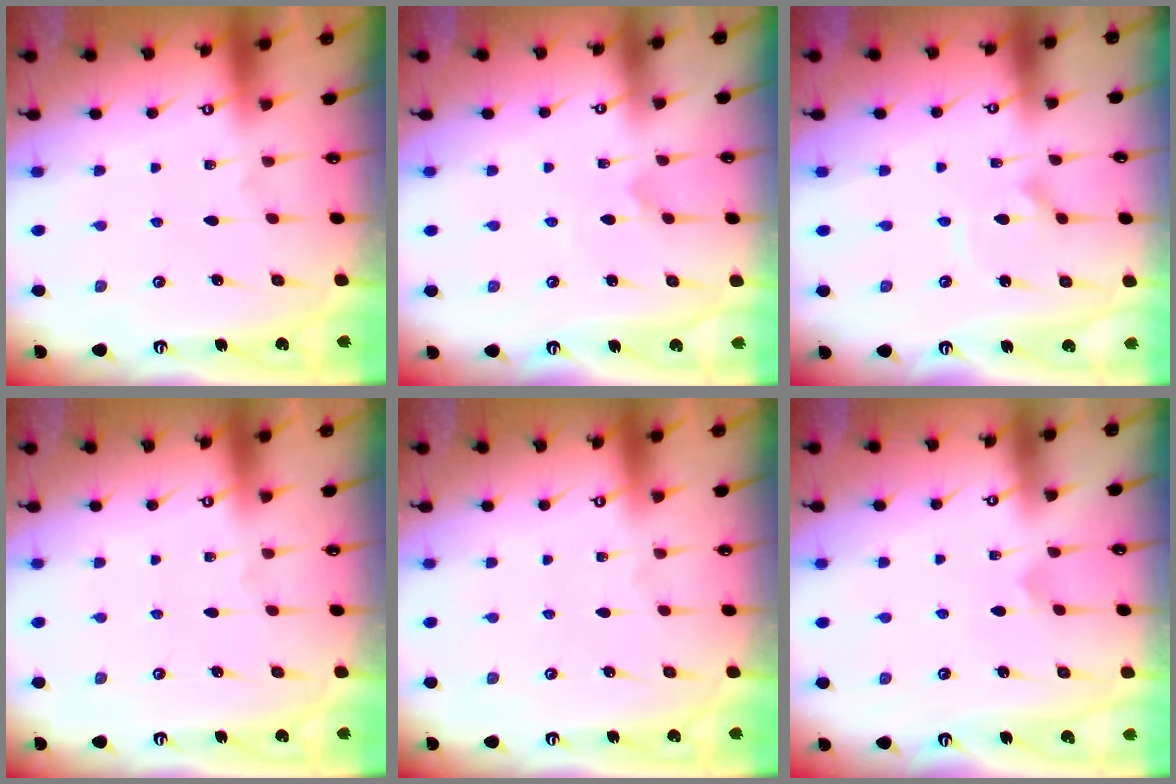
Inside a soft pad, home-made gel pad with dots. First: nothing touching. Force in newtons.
{"total": 2.4, "press": 2.4, "slide": 0.2}
{"total": 3.2, "press": 3.2, "slide": 0.3}
{"total": 0.0}
{"total": 0.0}
{"total": 3.2, "press": 3.1, "slide": 0.2}